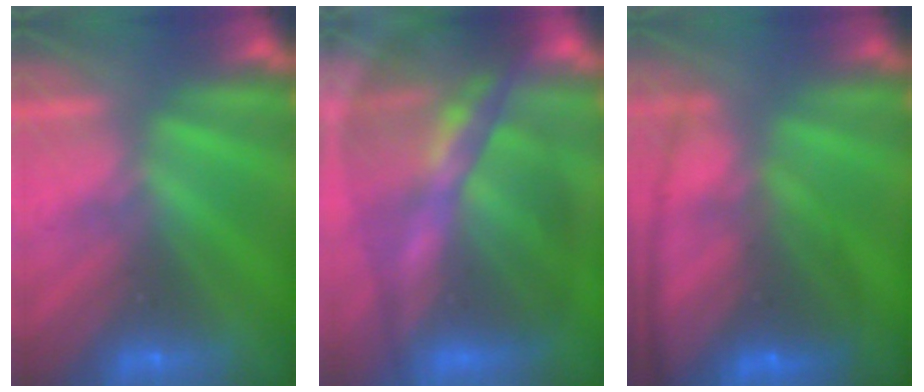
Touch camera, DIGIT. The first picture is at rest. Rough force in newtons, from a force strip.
{"total": 9.0}
{"total": 5.7}